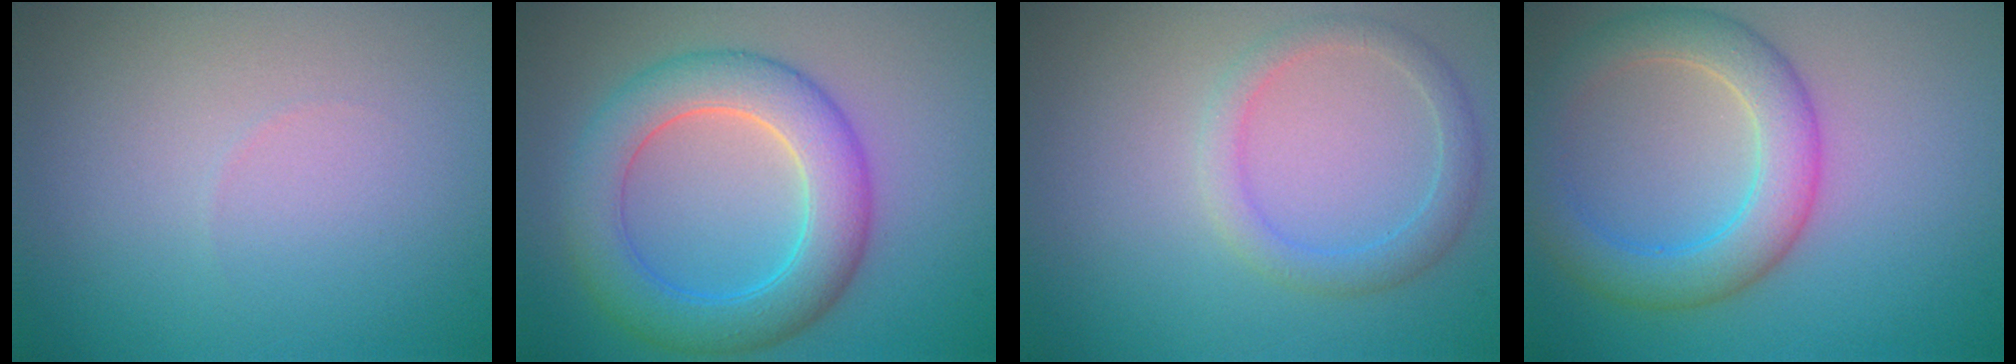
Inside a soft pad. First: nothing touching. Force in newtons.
{"total": 6.5, "press": 6.5, "slide": 0.2}
{"total": 2.4, "press": 2.4, "slide": 0.1}
{"total": 5.2, "press": 5.2, "slide": 0.1}